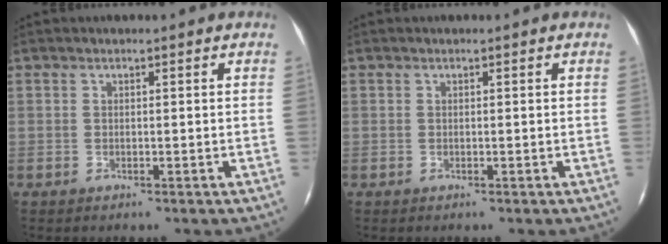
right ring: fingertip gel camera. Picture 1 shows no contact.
{"total": 0.0}